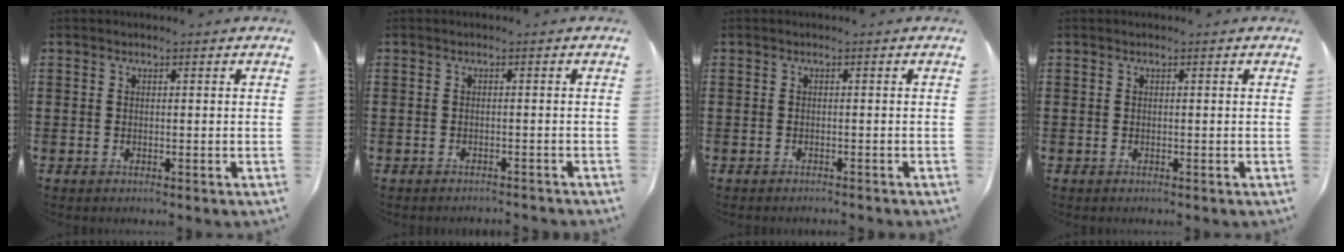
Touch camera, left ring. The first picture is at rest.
{"total": 1.0, "force": [-1.0, -0.1, 0.1], "torque": [-0.005, 0.000, -0.019]}
{"total": 0.7, "force": [-0.6, 0.0, 0.1], "torque": [-0.006, -0.003, -0.013]}
{"total": 0.0}